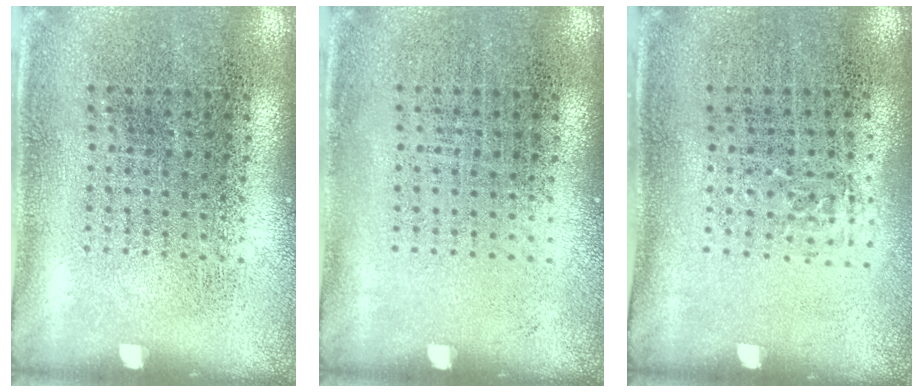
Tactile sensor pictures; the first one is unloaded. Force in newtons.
{"total": 0.0}
{"total": 0.5, "press": 0.4, "slide": 0.3}